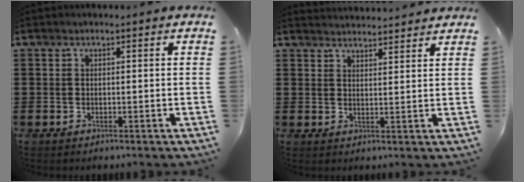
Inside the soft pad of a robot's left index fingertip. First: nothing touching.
{"total": 2.6, "force": [2.6, -0.1, -0.2], "torque": [-0.005, -0.010, 0.049]}